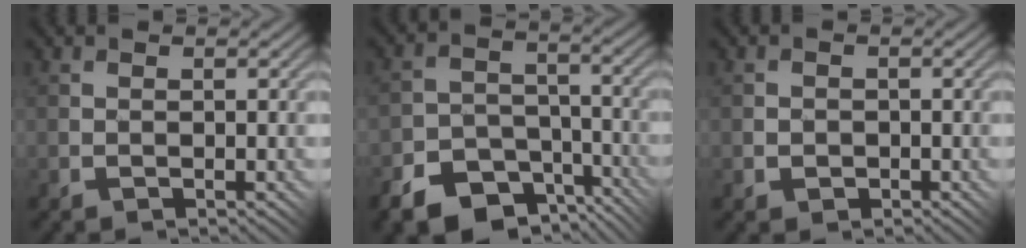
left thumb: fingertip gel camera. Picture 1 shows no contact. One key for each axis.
{"total": 12.4, "fx": -8.7, "fy": 7.6, "fz": 4.6, "tx": -0.106, "ty": -0.020, "tz": -0.126}
{"total": 1.3, "fx": -0.5, "fy": 1.2, "fz": 0.4, "tx": 0.003, "ty": 0.004, "tz": -0.011}